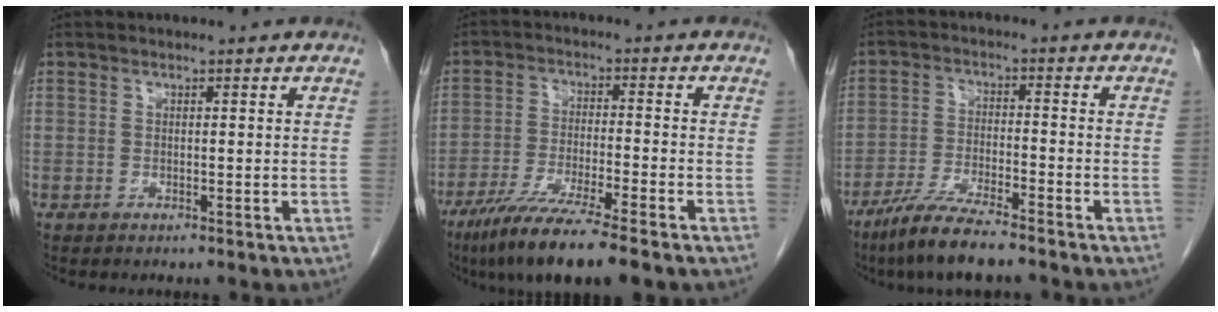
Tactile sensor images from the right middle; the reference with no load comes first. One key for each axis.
{"total": 10.8, "fx": -7.8, "fy": -0.1, "fz": 7.5, "tx": -0.136, "ty": -0.035, "tz": -0.134}
{"total": 8.5, "fx": -6.6, "fy": 0.6, "fz": 5.2, "tx": -0.105, "ty": -0.026, "tz": -0.124}